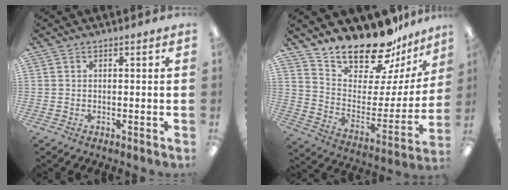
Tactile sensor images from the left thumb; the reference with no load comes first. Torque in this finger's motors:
{"motor_torque": [0.32, 0.16, 1.09, -1.68, 0.05]}